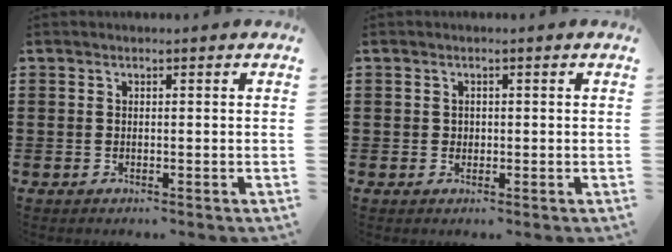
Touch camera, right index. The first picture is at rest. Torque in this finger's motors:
{"motor_torque": [-0.13, 0.00, 0.00, -0.01]}